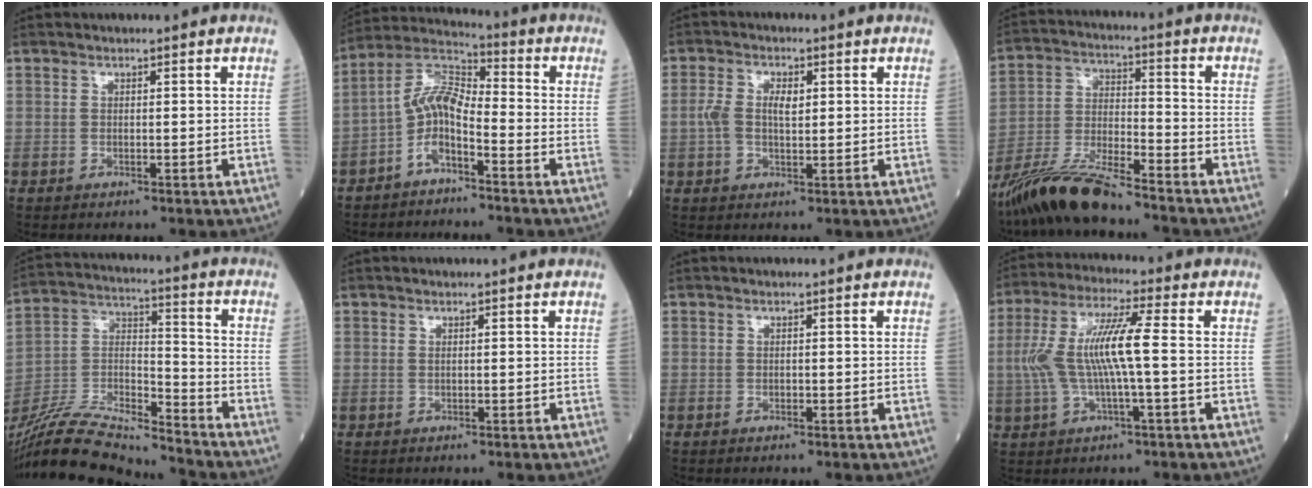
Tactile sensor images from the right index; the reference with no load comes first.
{"total": 7.4, "force": [-3.3, 2.6, 6.0], "torque": [-0.130, 0.022, -0.071]}
{"total": 4.8, "force": [0.6, 2.3, 4.2], "torque": [-0.094, 0.014, 0.013]}
{"total": 12.5, "force": [-10.3, 1.4, 6.9], "torque": [-0.131, -0.015, -0.193]}
{"total": 19.0, "force": [-17.9, 1.7, 6.2], "torque": [-0.135, 0.009, -0.326]}
{"total": 0.0}
{"total": 0.0}
{"total": 10.1, "force": [-0.2, 0.9, 10.1], "torque": [-0.210, 0.018, -0.008]}